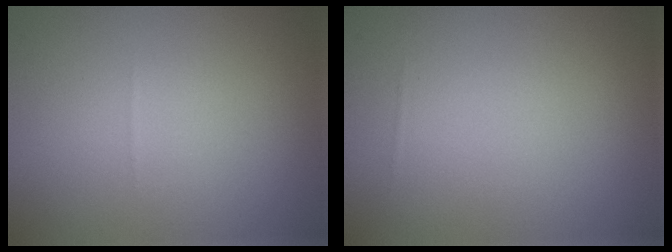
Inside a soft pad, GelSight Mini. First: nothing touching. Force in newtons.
{"total": 0.0}